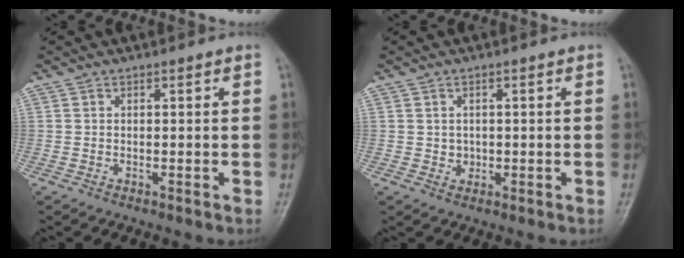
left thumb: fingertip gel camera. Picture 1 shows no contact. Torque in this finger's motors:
{"motor_torque": [-0.34, 0.15, -0.05, -0.10, 0.00]}